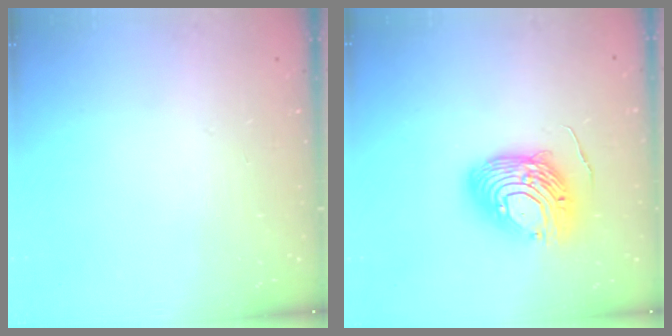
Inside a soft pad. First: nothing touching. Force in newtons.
{"total": 14.3, "press": 14.2, "slide": 1.4}